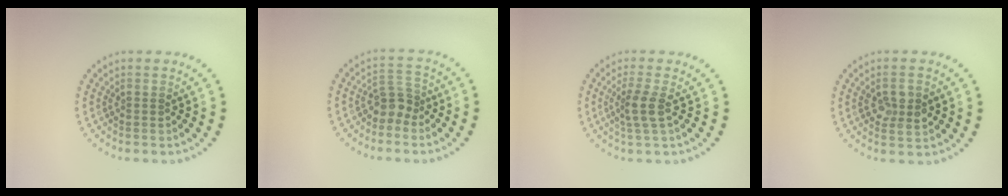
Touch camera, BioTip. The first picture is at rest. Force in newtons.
{"total": 2.3, "press": 1.7, "slide": 1.5}
{"total": 2.4, "press": 1.9, "slide": 1.5}
{"total": 2.6, "press": 2.6, "slide": 0.0}